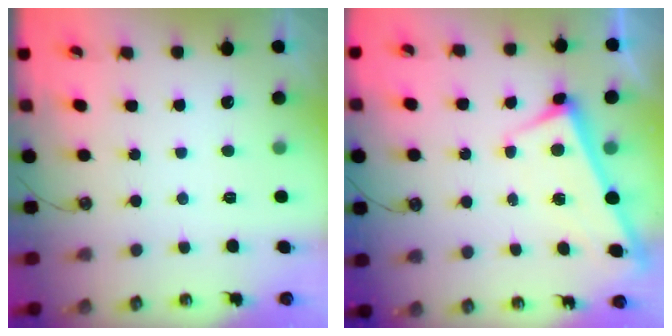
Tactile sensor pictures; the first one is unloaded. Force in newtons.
{"total": 2.8, "press": 2.8, "slide": 0.5}